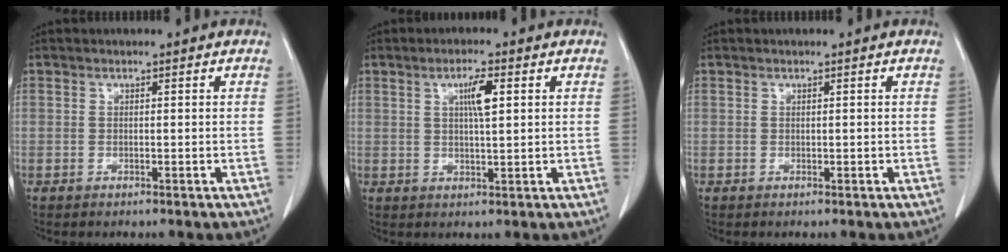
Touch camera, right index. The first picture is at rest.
{"total": 4.2, "force": [1.3, 0.5, 3.9], "torque": [-0.069, 0.000, 0.021]}
{"total": 0.0}